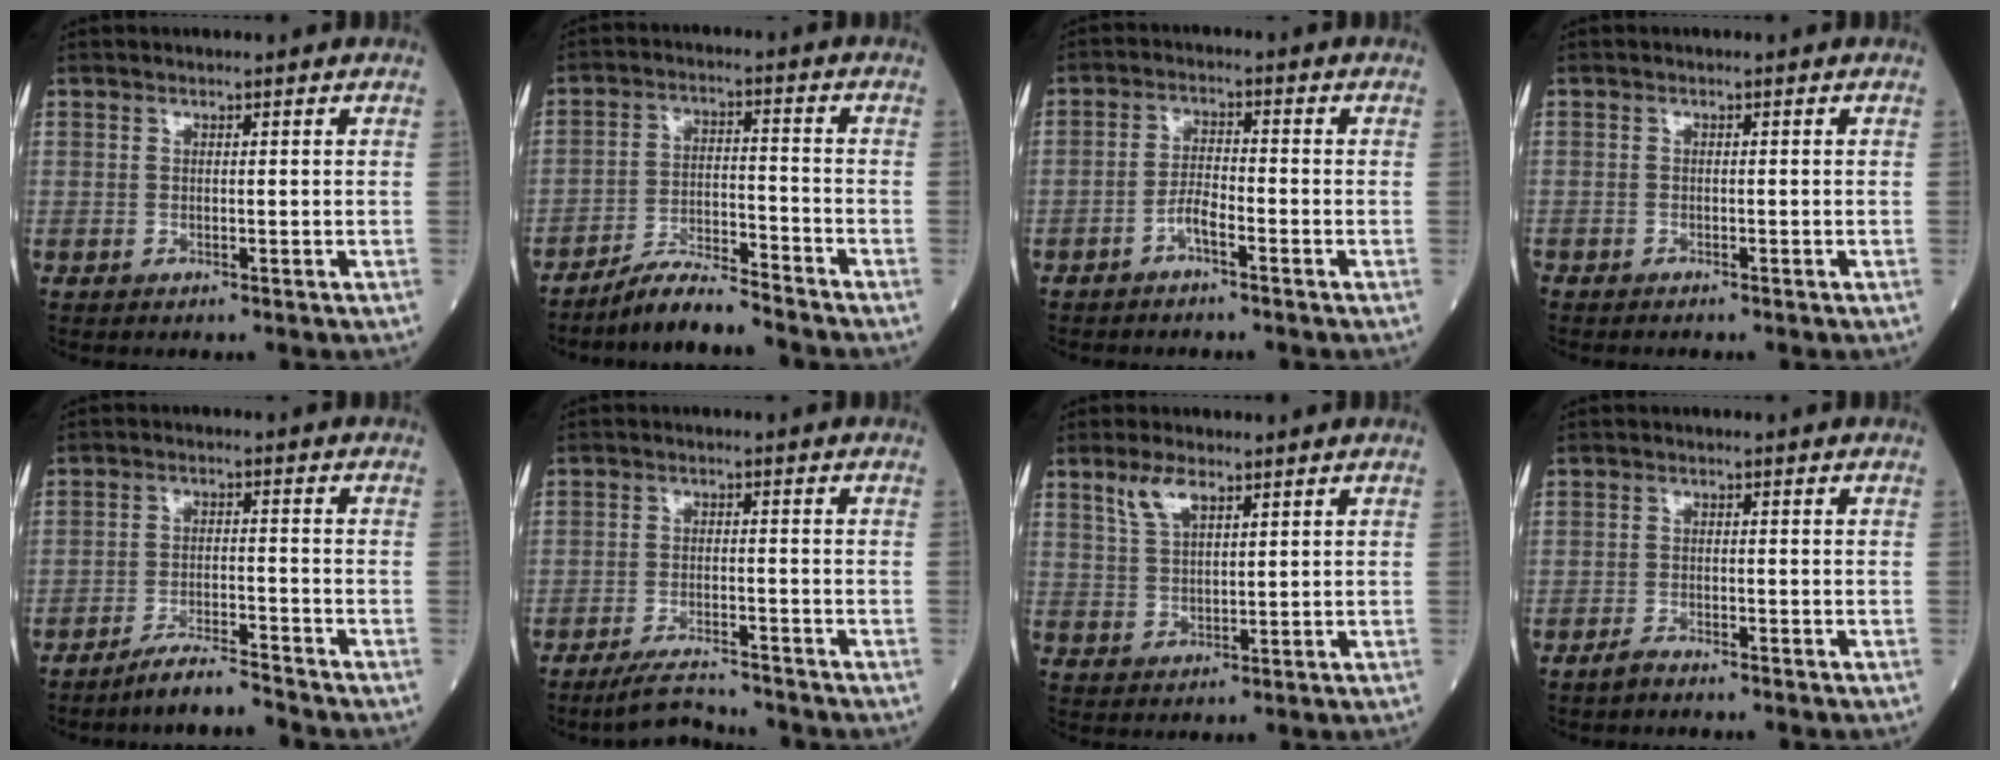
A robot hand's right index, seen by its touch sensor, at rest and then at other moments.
{"total": 7.2, "force": [-6.7, 0.2, 2.5], "torque": [-0.044, -0.009, -0.123]}
{"total": 3.6, "force": [-2.2, 0.6, 2.7], "torque": [-0.051, 0.010, -0.044]}
{"total": 1.0, "force": [-1.0, 0.2, 0.3], "torque": [-0.007, -0.001, -0.016]}
{"total": 5.0, "force": [-4.7, -0.6, 1.6], "torque": [-0.028, -0.015, -0.087]}
{"total": 5.7, "force": [-5.4, 0.1, 1.6], "torque": [-0.031, -0.015, -0.097]}
{"total": 4.8, "force": [3.1, 1.7, 3.3], "torque": [-0.074, 0.007, 0.065]}
{"total": 1.8, "force": [-1.7, 0.2, 0.7], "torque": [-0.021, -0.003, -0.031]}